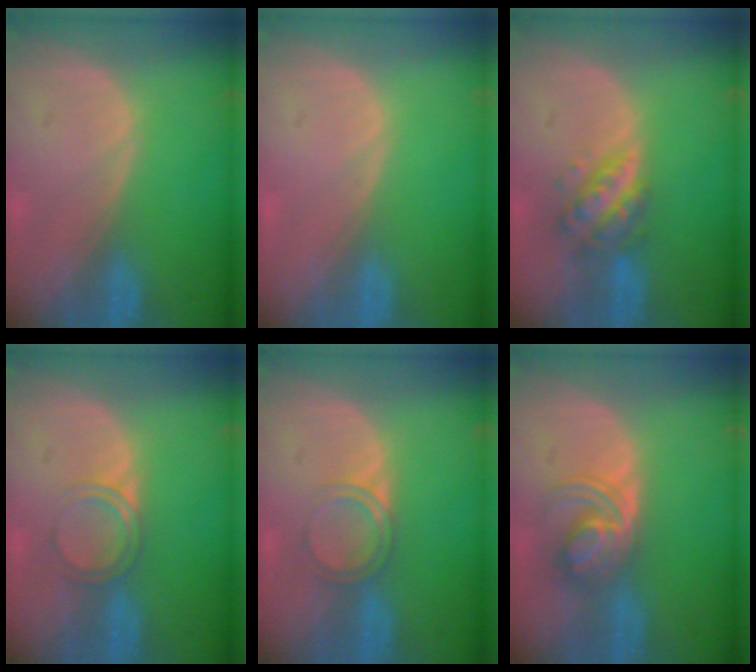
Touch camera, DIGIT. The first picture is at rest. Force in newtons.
{"total": 0.0}
{"total": 5.7, "press": 5.2, "slide": 2.3}
{"total": 3.0, "press": 3.0, "slide": 0.3}
{"total": 3.0, "press": 3.0, "slide": 0.3}
{"total": 5.6, "press": 5.4, "slide": 1.1}